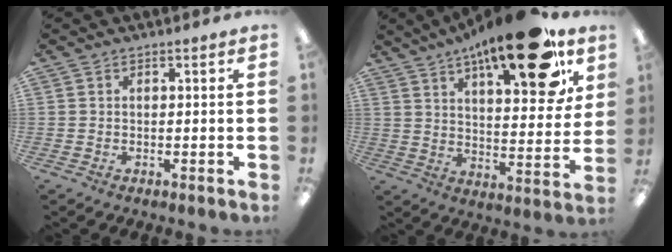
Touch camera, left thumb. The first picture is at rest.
{"total": 22.4, "force": [14.8, 7.4, 15.2], "torque": [-0.215, -0.081, 0.233]}